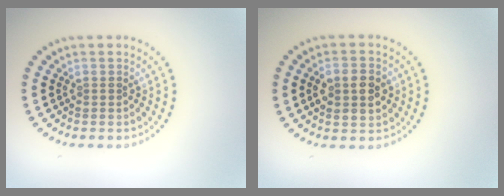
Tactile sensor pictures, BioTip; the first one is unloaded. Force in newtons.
{"total": 3.8, "press": 3.8, "slide": 0.2}